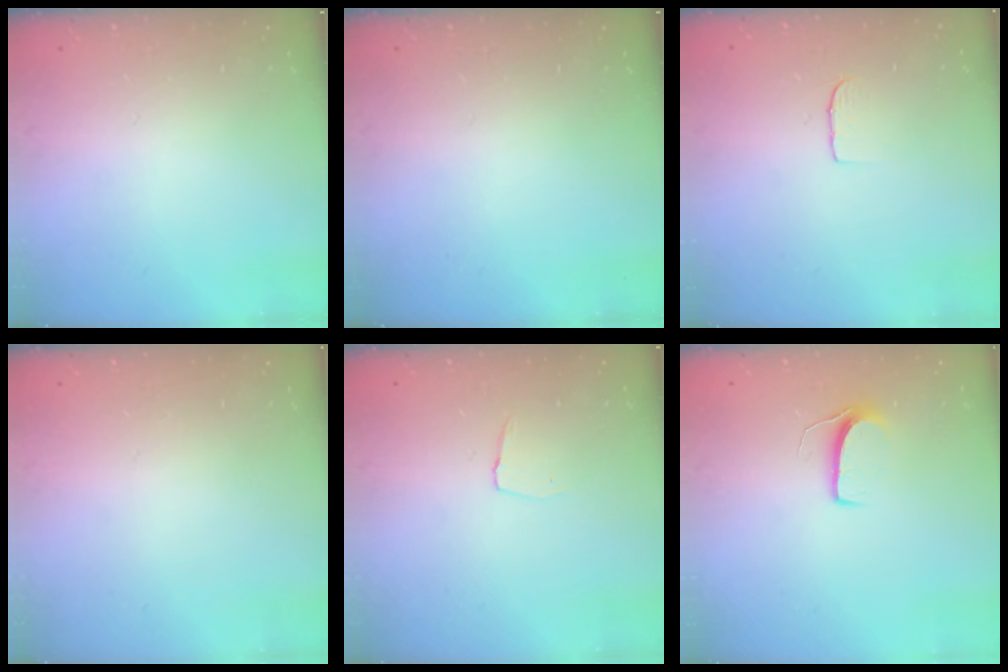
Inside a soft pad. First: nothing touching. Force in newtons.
{"total": 0.0}
{"total": 4.3, "press": 4.3, "slide": 0.3}
{"total": 0.0}
{"total": 3.6, "press": 3.6, "slide": 0.3}
{"total": 6.8, "press": 6.7, "slide": 0.5}